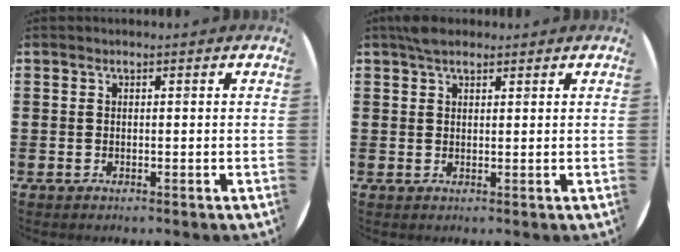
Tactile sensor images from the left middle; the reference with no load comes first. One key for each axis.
{"total": 2.4, "fx": 2.0, "fy": 1.0, "fz": 1.0, "tx": -0.014, "ty": 0.003, "tz": 0.035}